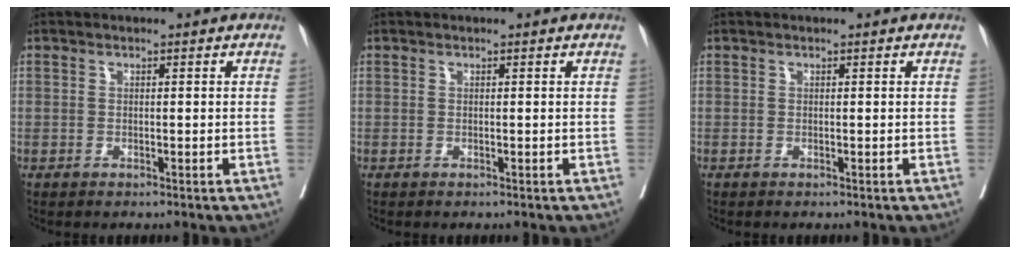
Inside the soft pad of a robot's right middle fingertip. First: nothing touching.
{"total": 0.0}
{"total": 0.0}